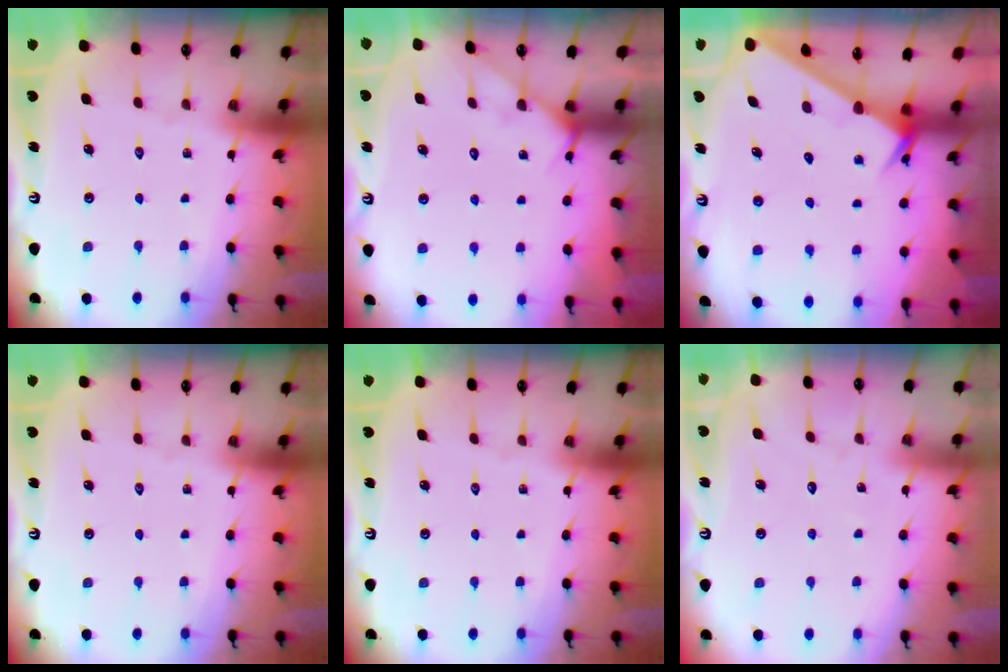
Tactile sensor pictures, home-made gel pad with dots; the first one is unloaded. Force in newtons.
{"total": 5.5, "press": 5.5, "slide": 0.6}
{"total": 2.4, "press": 2.4, "slide": 0.1}
{"total": 0.0}
{"total": 0.0}
{"total": 3.8, "press": 3.7, "slide": 0.4}